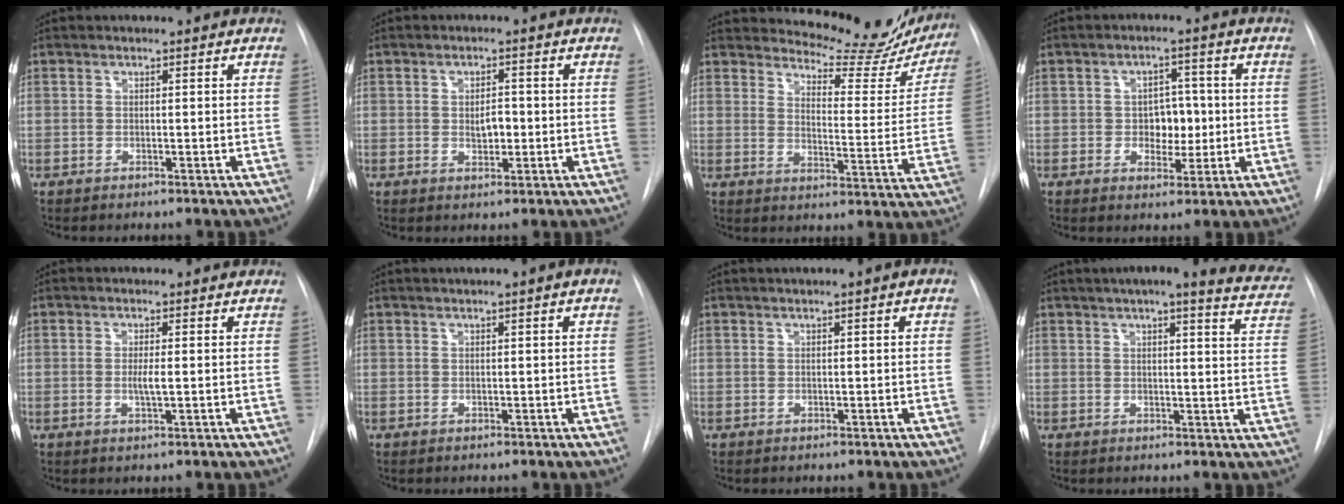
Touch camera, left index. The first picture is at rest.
{"total": 2.7, "force": [-0.1, 1.5, 2.3], "torque": [-0.035, 0.001, 0.001]}
{"total": 18.3, "force": [17.2, 4.4, 4.4], "torque": [-0.043, -0.072, 0.194]}
{"total": 5.2, "force": [-0.1, 3.6, 3.7], "torque": [-0.046, 0.010, 0.004]}
{"total": 1.9, "force": [0.0, 0.1, 1.9], "torque": [-0.040, -0.003, 0.000]}
{"total": 2.3, "force": [0.9, 0.0, 2.1], "torque": [-0.037, 0.009, 0.015]}
{"total": 1.9, "force": [0.7, 0.0, 1.7], "torque": [-0.030, 0.007, 0.011]}
{"total": 17.8, "force": [15.7, 2.2, 8.1], "torque": [-0.101, -0.027, 0.169]}